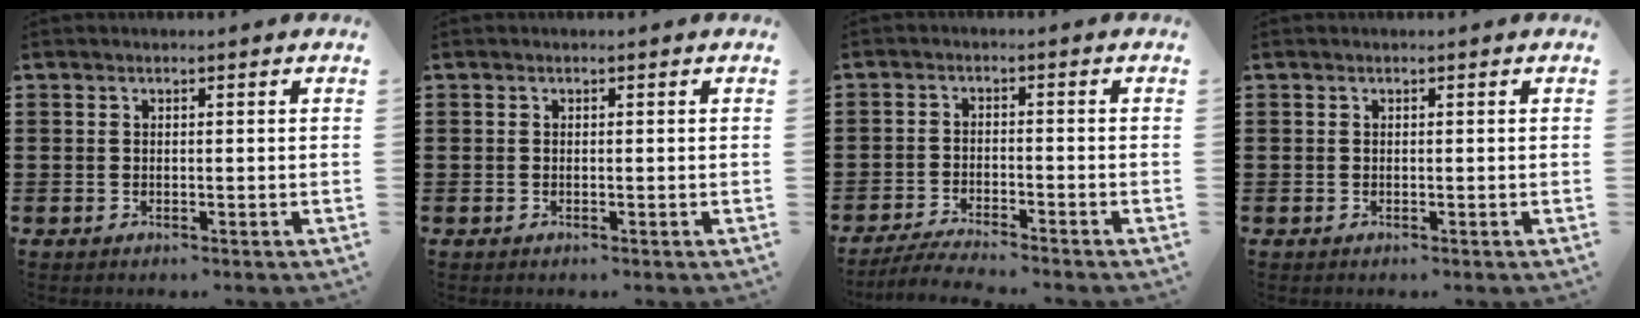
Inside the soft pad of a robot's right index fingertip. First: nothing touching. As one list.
[{"total": 0.0}, {"total": 3.5, "force": [-3.4, -0.2, 0.9], "torque": [-0.022, -0.004, -0.070]}, {"total": 0.0}]